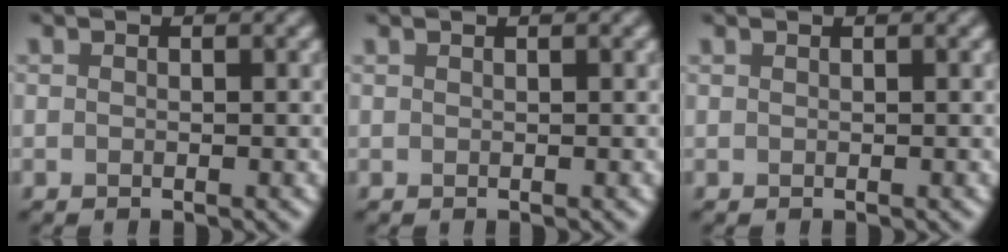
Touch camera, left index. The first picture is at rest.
{"total": 0.0}
{"total": 0.0}